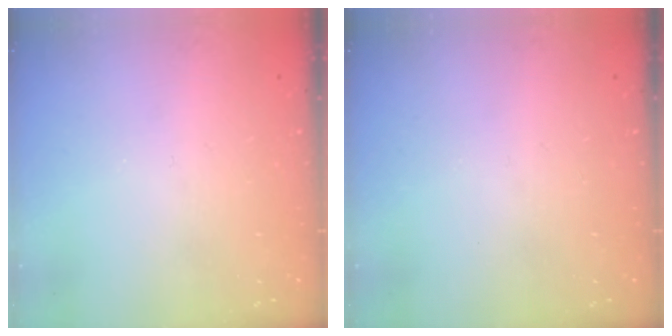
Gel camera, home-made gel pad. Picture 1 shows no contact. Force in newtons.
{"total": 0.0}